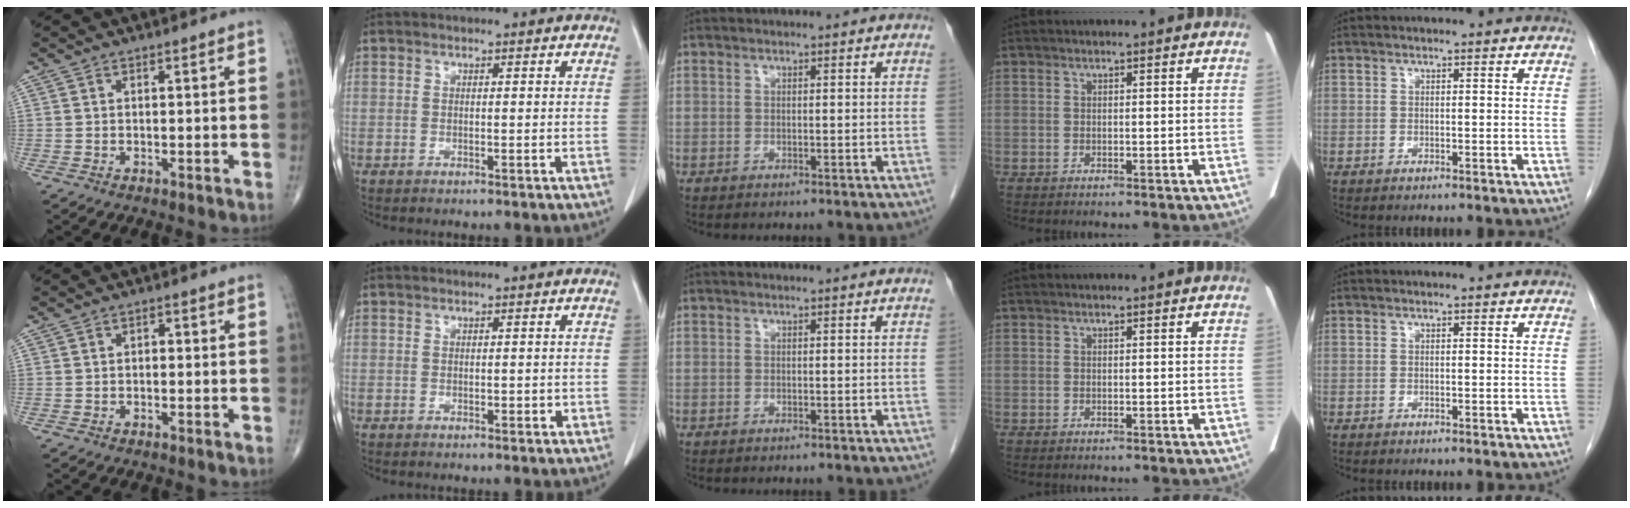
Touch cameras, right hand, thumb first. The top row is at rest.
{"thumb": {"total": 0.9, "force": [-0.1, 0.6, 0.7], "torque": [-0.003, 0.003, -0.005]}, "index": {"total": 1.2, "force": [-0.2, 0.6, 1.0], "torque": [-0.012, 0.000, 0.000]}}